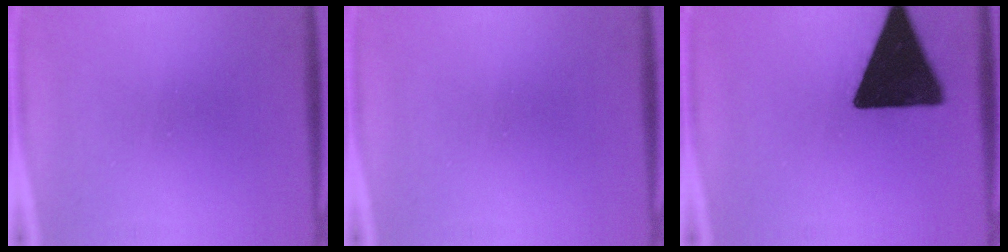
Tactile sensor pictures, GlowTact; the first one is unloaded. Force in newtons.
{"total": 0.0}
{"total": 18.8}